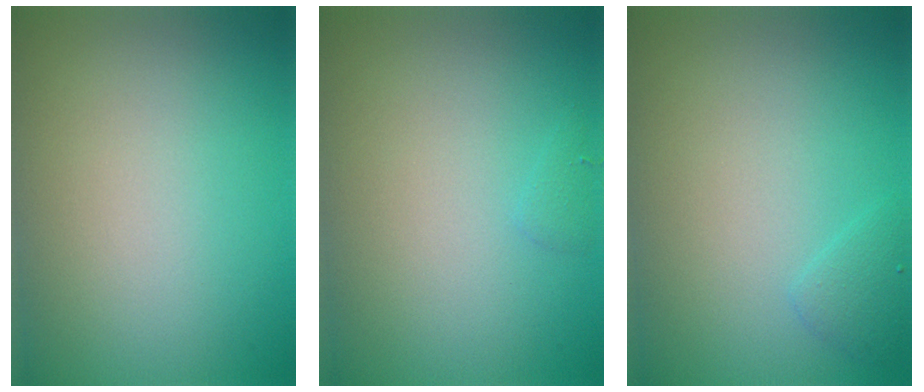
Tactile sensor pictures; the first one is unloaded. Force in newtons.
{"total": 0.6, "press": 0.5, "slide": 0.0}
{"total": 1.1, "press": 1.1, "slide": 0.1}